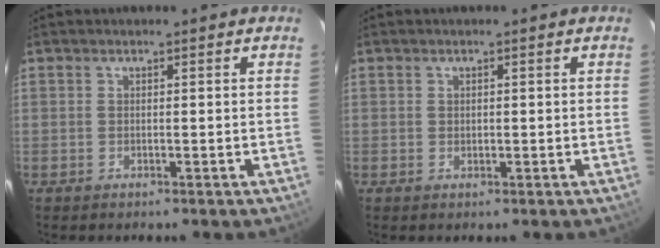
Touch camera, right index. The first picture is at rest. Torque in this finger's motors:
{"motor_torque": [-0.23, 0.16, -0.05, 0.00]}